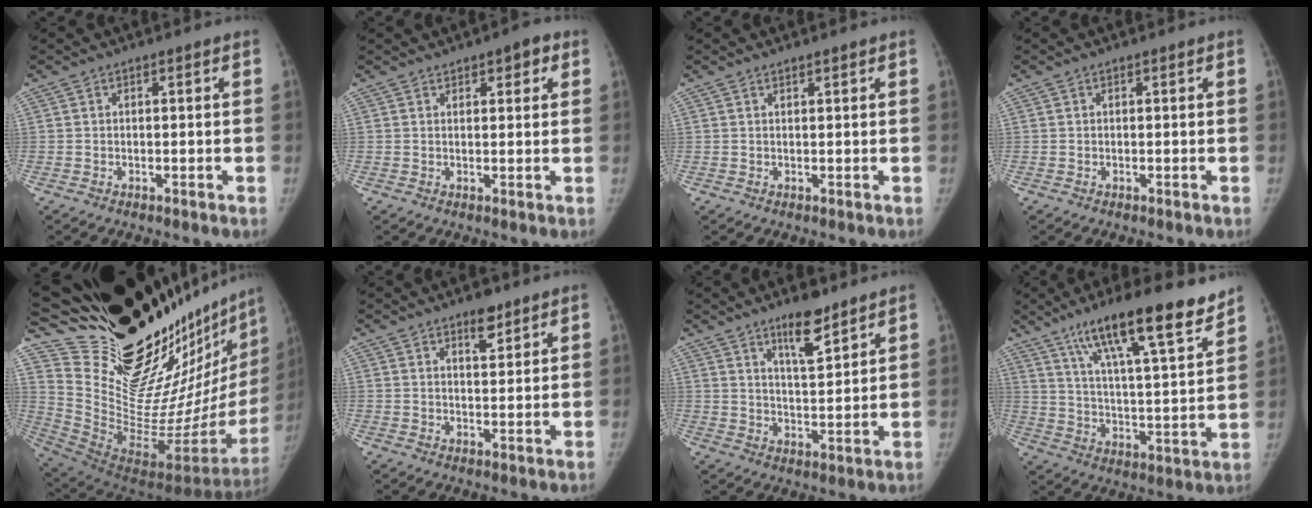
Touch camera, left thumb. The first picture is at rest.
{"total": 3.8, "force": [2.2, 1.7, 2.6], "torque": [-0.018, -0.006, 0.026]}
{"total": 1.0, "force": [0.8, 0.1, 0.5], "torque": [-0.007, -0.005, 0.015]}
{"total": 0.0}
{"total": 39.1, "force": [33.2, 8.9, 18.6], "torque": [-0.275, -0.225, 0.493]}
{"total": 4.2, "force": [3.0, 1.7, 2.5], "torque": [-0.023, -0.019, 0.047]}
{"total": 8.2, "force": [5.8, 2.3, 5.3], "torque": [-0.073, -0.043, 0.099]}
{"total": 20.7, "force": [14.2, 3.7, 14.5], "torque": [-0.215, -0.057, 0.234]}